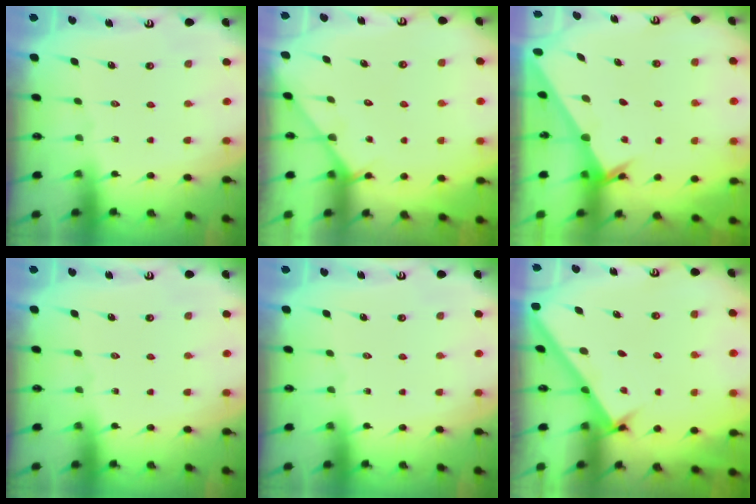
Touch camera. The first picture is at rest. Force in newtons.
{"total": 3.7, "press": 3.7, "slide": 0.5}
{"total": 2.2, "press": 2.2, "slide": 0.2}
{"total": 0.0}
{"total": 0.0}
{"total": 2.9, "press": 2.8, "slide": 0.3}